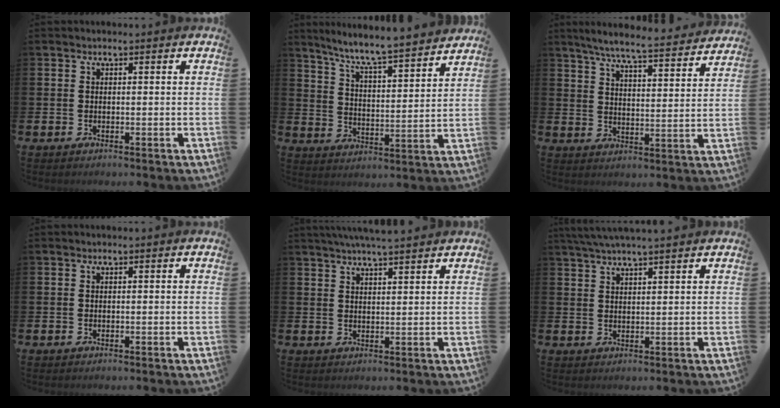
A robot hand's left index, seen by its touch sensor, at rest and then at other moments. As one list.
[{"total": 7.7, "force": [7.3, -0.2, 2.5], "torque": [-0.082, -0.058, 0.124]}, {"total": 7.0, "force": [6.5, 0.1, 2.5], "torque": [-0.068, -0.045, 0.110]}, {"total": 0.0}, {"total": 4.3, "force": [4.1, -0.2, 1.4], "torque": [-0.028, -0.012, 0.072]}, {"total": 3.7, "force": [3.5, -0.1, 1.3], "torque": [-0.042, -0.002, 0.066]}]